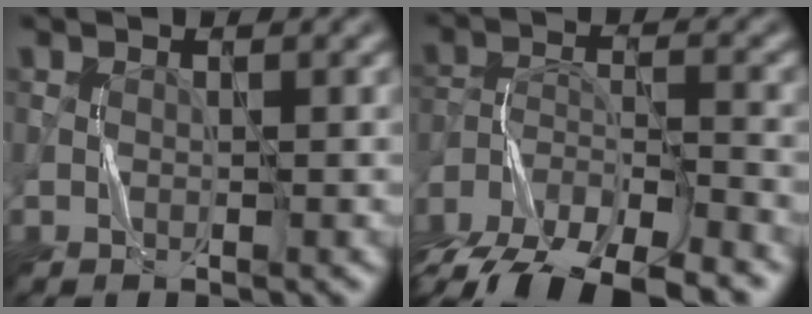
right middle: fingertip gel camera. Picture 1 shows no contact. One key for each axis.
{"total": 11.0, "fx": -9.0, "fy": 3.7, "fz": 5.1, "tx": -0.083, "ty": -0.018, "tz": -0.149}